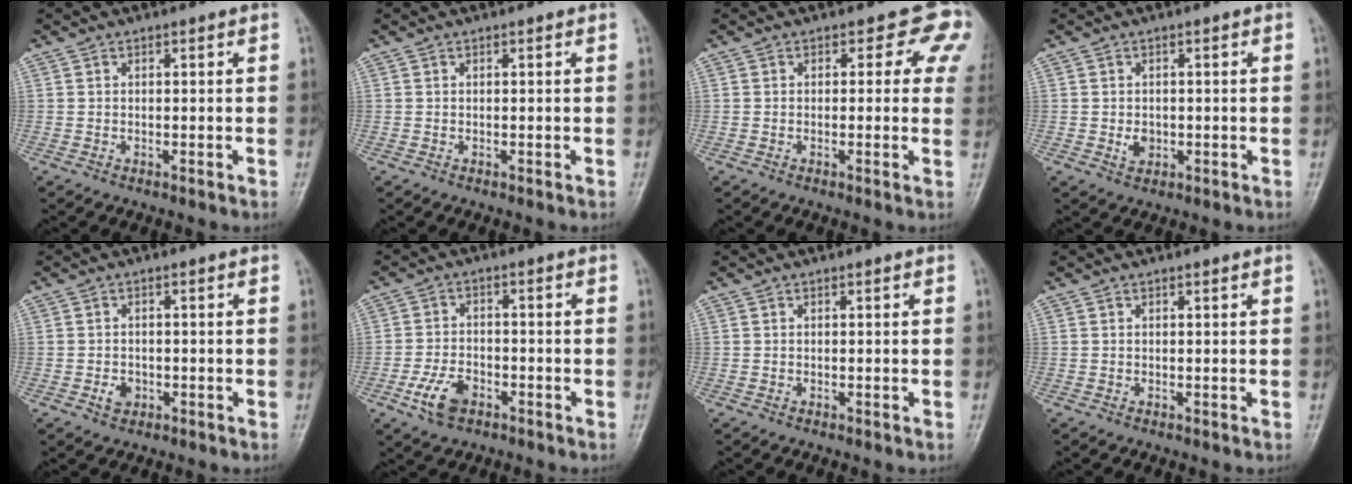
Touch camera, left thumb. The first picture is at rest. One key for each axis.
{"total": 0.0}
{"total": 5.4, "fx": 2.7, "fy": 3.9, "fz": 2.7, "tx": 0.009, "ty": -0.008, "tz": 0.005}
{"total": 2.2, "fx": -0.5, "fy": 1.8, "fz": 1.2, "tx": -0.015, "ty": 0.000, "tz": -0.004}
{"total": 2.3, "fx": -1.0, "fy": 1.8, "fz": 1.0, "tx": -0.013, "ty": 0.003, "tz": -0.014}
{"total": 6.2, "fx": -3.3, "fy": 3.7, "fz": 3.7, "tx": -0.074, "ty": 0.013, "tz": -0.060}
{"total": 0.0}
{"total": 0.0}